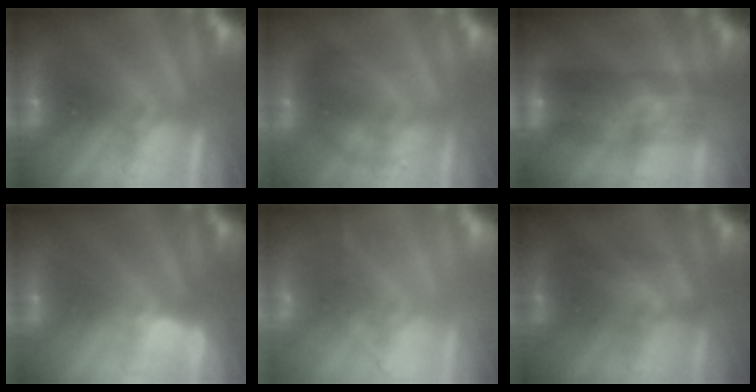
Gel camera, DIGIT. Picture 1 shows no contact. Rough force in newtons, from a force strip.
{"total": 2.0}
{"total": 7.0}
{"total": 2.9}
{"total": 7.2}
{"total": 3.4}